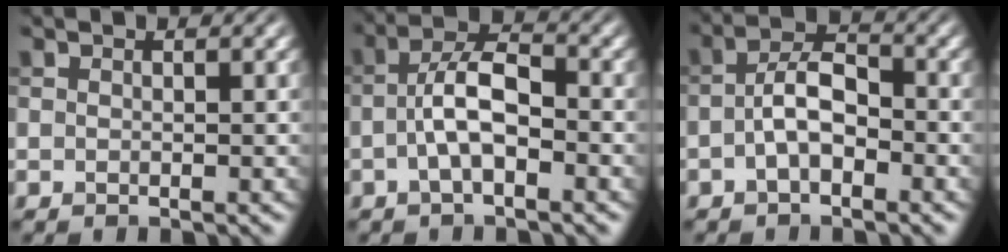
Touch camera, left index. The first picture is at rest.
{"total": 4.4, "force": [-1.1, 1.7, 3.9], "torque": [-0.076, 0.013, -0.030]}
{"total": 3.6, "force": [-1.1, 1.7, 3.0], "torque": [-0.055, 0.011, -0.028]}